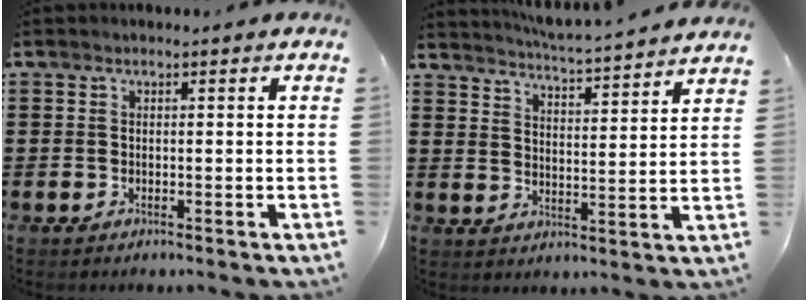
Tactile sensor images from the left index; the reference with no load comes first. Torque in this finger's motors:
{"motor_torque": [-0.68, -1.45, -0.04, 0.10]}